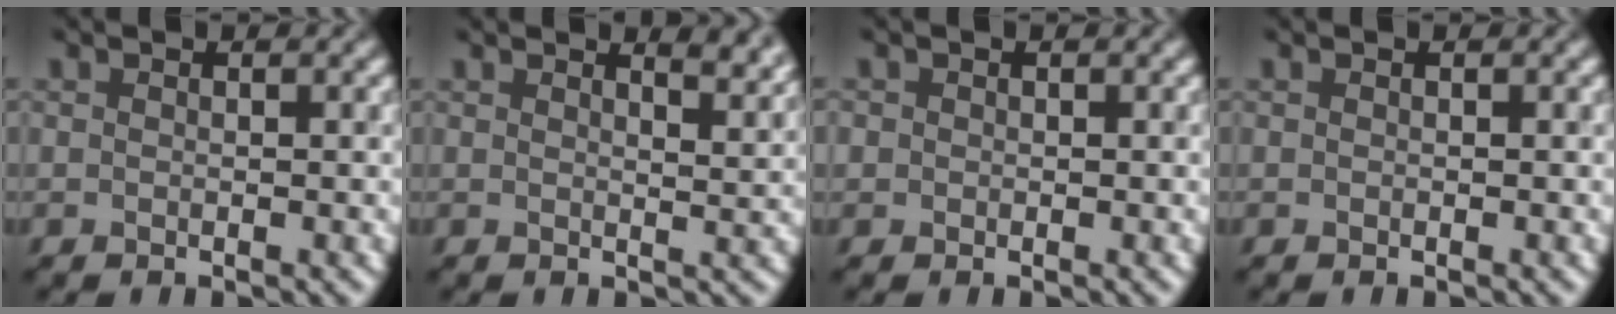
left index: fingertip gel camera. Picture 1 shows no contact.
{"total": 4.6, "force": [3.3, 1.7, 2.6], "torque": [-0.010, 0.024, 0.021]}
{"total": 0.8, "force": [0.1, 0.8, 0.1], "torque": [0.006, -0.003, -0.003]}
{"total": 0.0}